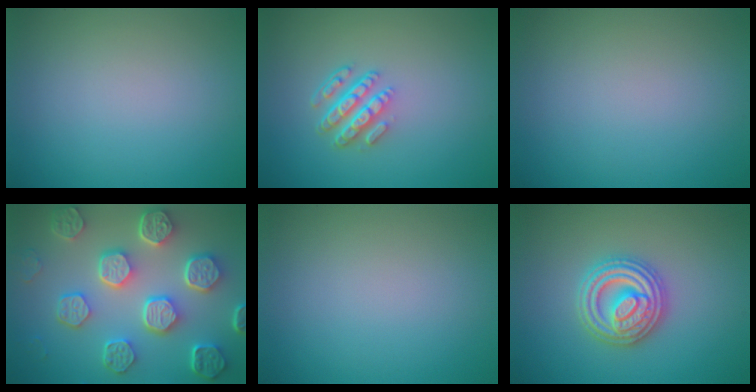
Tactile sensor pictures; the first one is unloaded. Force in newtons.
{"total": 4.1, "press": 2.9, "slide": 2.9}
{"total": 0.0}
{"total": 8.1, "press": 6.2, "slide": 5.3}
{"total": 0.0}
{"total": 4.9, "press": 4.8, "slide": 0.7}